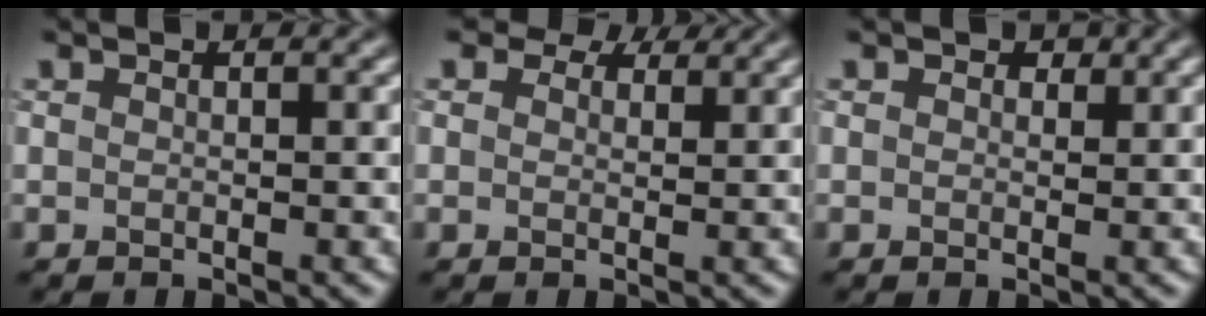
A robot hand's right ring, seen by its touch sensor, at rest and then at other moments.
{"total": 4.0, "force": [3.0, 1.9, 1.7], "torque": [-0.032, -0.003, 0.035]}
{"total": 0.9, "force": [0.5, 0.7, 0.4], "torque": [-0.003, -0.003, 0.003]}